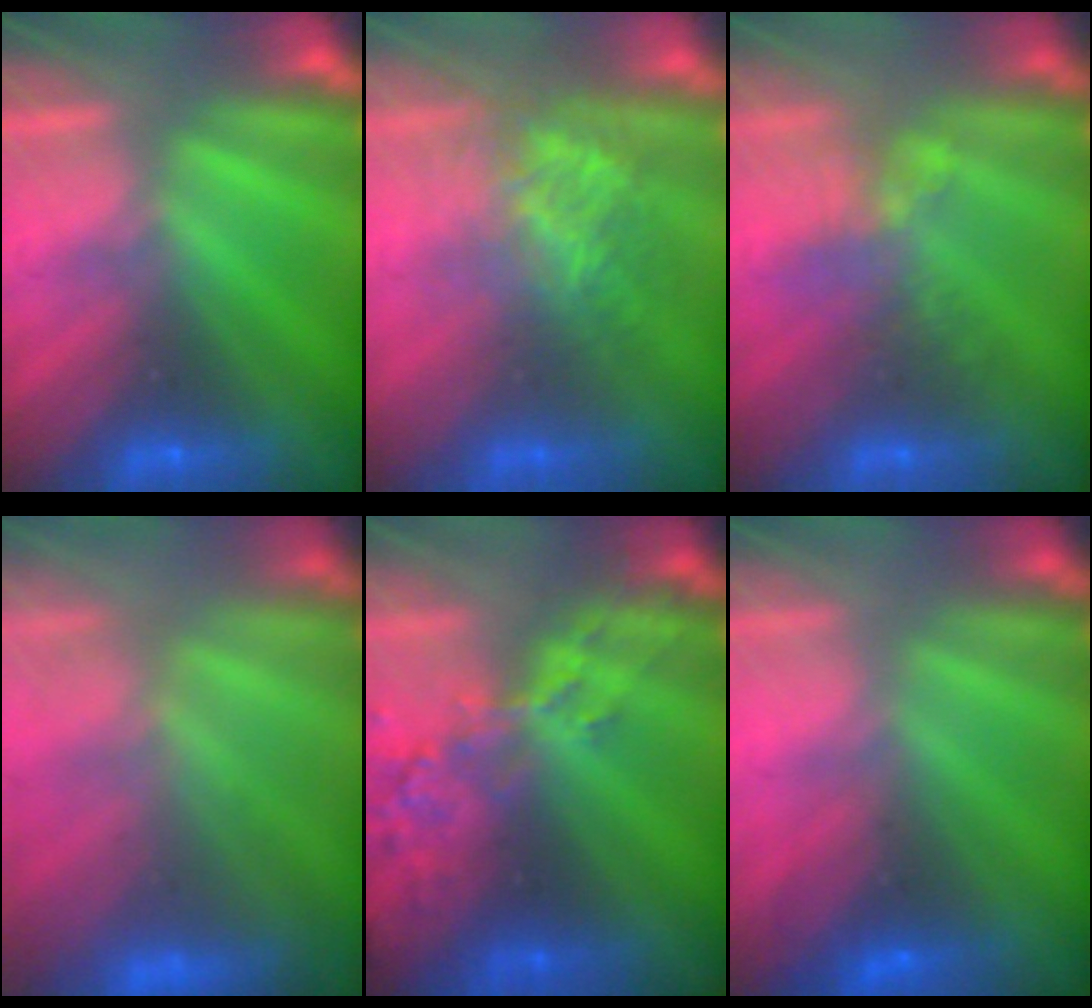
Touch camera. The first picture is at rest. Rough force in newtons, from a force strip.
{"total": 3.7}
{"total": 2.6}
{"total": 9.0}
{"total": 9.3}
{"total": 2.8}